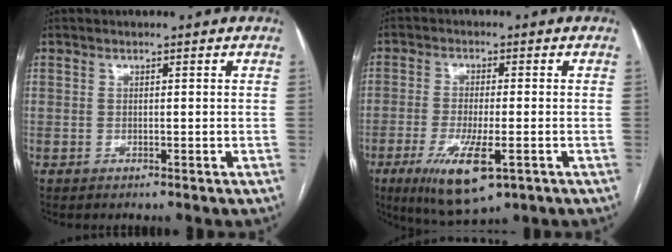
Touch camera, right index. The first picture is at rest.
{"total": 10.3, "force": [-4.5, 2.7, 8.9], "torque": [-0.163, -0.024, -0.069]}